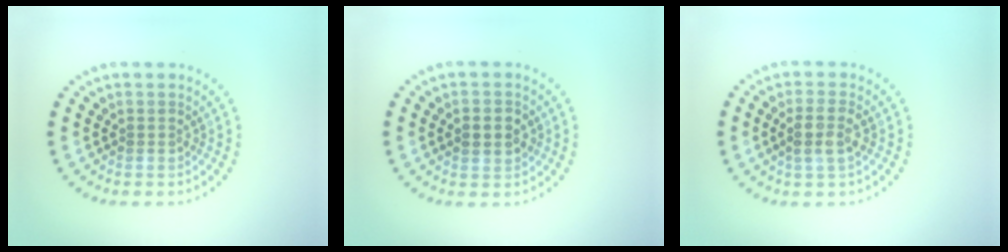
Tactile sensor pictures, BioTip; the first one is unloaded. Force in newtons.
{"total": 2.2, "press": 2.2, "slide": 0.1}
{"total": 2.2, "press": 2.0, "slide": 0.8}